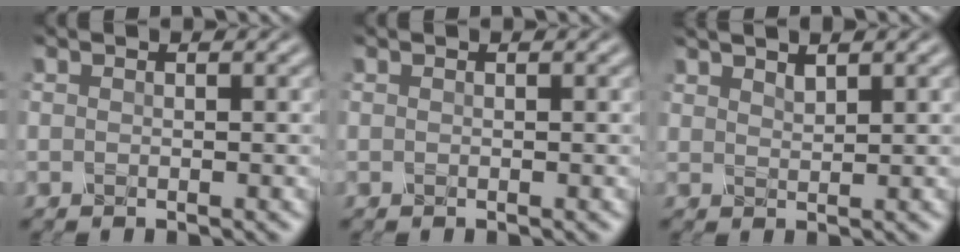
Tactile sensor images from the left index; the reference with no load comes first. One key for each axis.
{"total": 0.0}
{"total": 1.3, "fx": 1.1, "fy": 0.3, "fz": 0.6, "tx": -0.012, "ty": 0.004, "tz": 0.024}